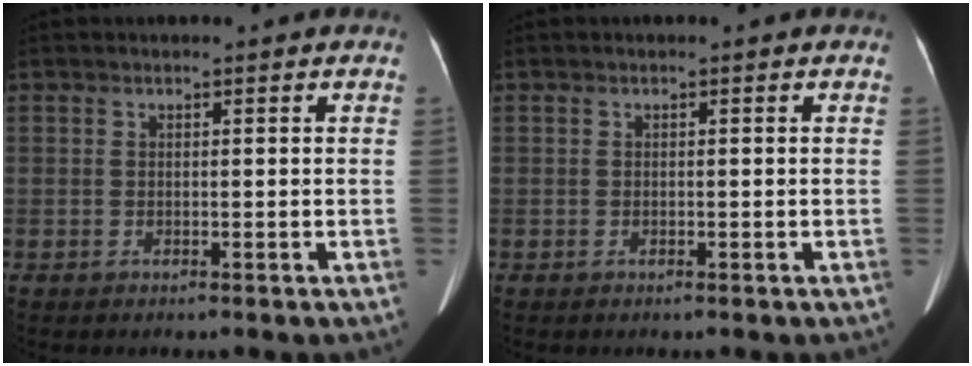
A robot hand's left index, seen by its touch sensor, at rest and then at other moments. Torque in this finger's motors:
{"motor_torque": [-0.12, -0.05, -0.01, -0.01]}